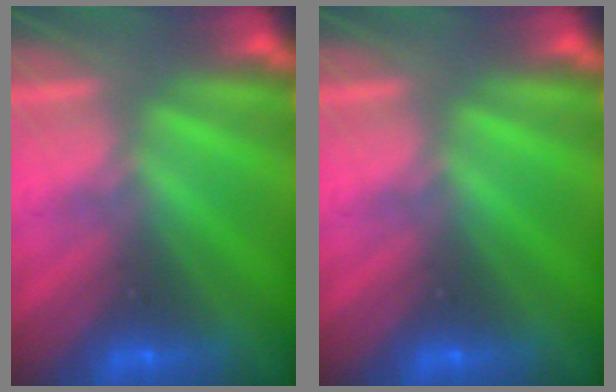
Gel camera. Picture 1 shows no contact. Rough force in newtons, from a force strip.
{"total": 0.0}